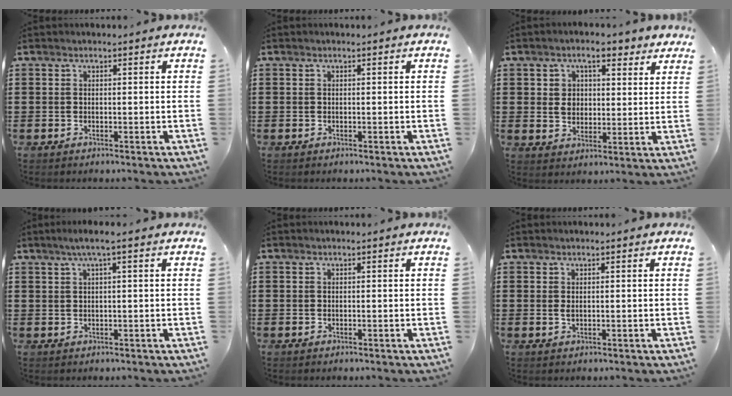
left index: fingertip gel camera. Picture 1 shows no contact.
{"total": 0.0}
{"total": 5.0, "force": [2.8, 3.5, 2.2], "torque": [-0.053, 0.006, 0.046]}
{"total": 2.2, "force": [0.8, -0.2, 2.0], "torque": [-0.039, -0.001, 0.013]}
{"total": 0.0}
{"total": 0.8, "force": [0.3, 0.3, 0.7], "torque": [-0.015, 0.003, 0.006]}